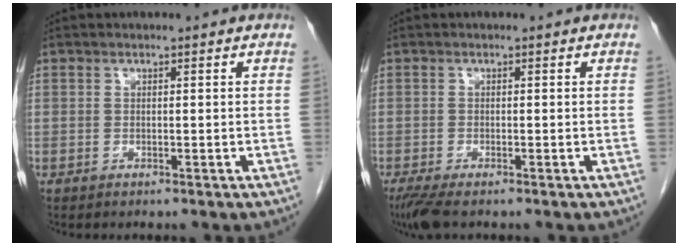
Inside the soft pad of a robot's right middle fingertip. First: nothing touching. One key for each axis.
{"total": 3.3, "fx": -2.4, "fy": 0.6, "fz": 2.2, "tx": -0.045, "ty": -0.011, "tz": -0.045}